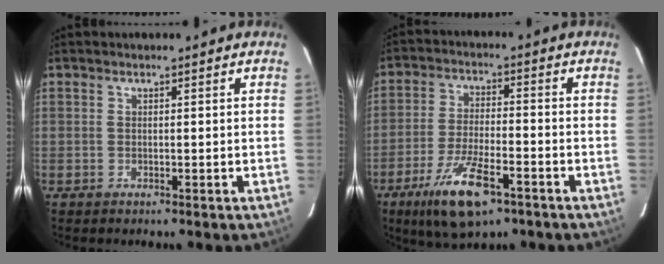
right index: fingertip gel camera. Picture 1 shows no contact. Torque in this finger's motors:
{"motor_torque": [1.11, -1.02, 0.57, 0.14]}